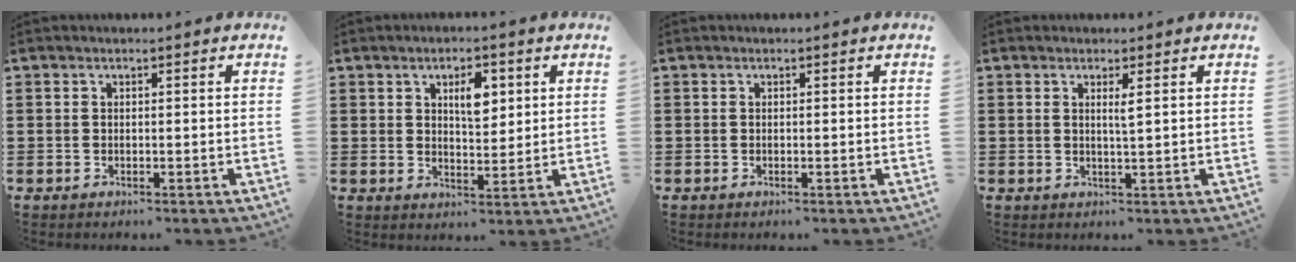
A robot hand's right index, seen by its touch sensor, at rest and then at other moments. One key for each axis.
{"total": 4.7, "fx": 1.9, "fy": 2.2, "fz": 3.8, "tx": -0.058, "ty": 0.002, "tz": 0.025}
{"total": 0.0}
{"total": 1.8, "fx": 0.8, "fy": -0.1, "fz": 1.6, "tx": -0.032, "ty": -0.002, "tz": 0.013}